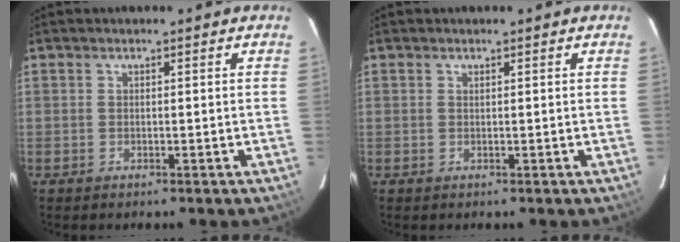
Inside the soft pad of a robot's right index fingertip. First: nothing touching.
{"total": 0.0}